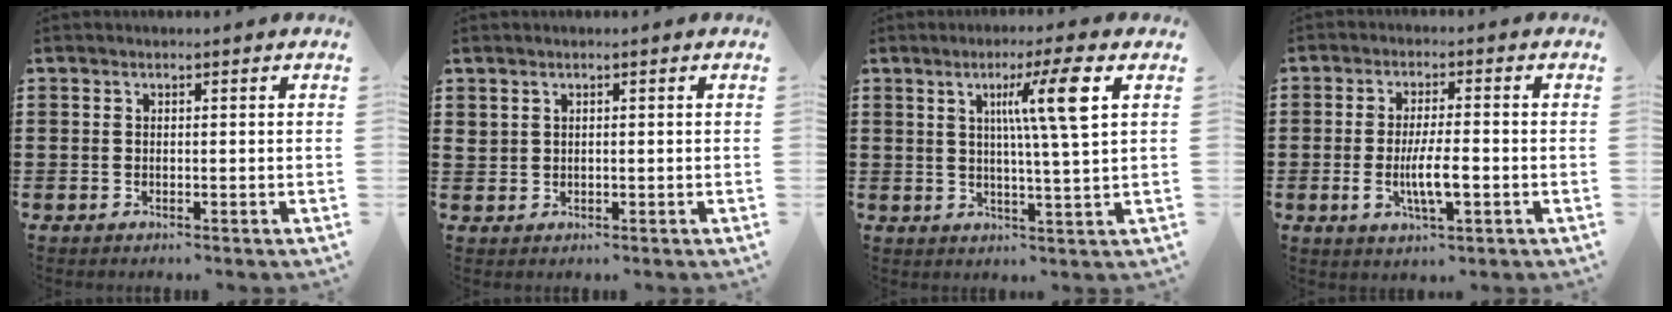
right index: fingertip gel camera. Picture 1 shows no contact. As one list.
[{"total": 0.9, "force": [0.6, 0.6, 0.4], "torque": [-0.010, 0.004, 0.012]}, {"total": 8.8, "force": [3.1, -0.2, 8.2], "torque": [-0.151, -0.004, 0.041]}, {"total": 6.3, "force": [-1.5, 1.6, 5.9], "torque": [-0.119, -0.007, -0.029]}]